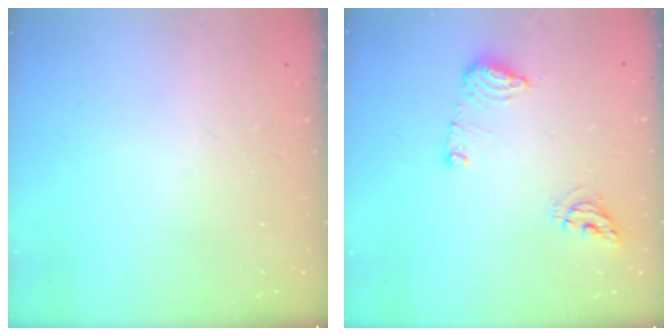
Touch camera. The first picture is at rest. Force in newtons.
{"total": 9.0, "press": 8.9, "slide": 0.9}